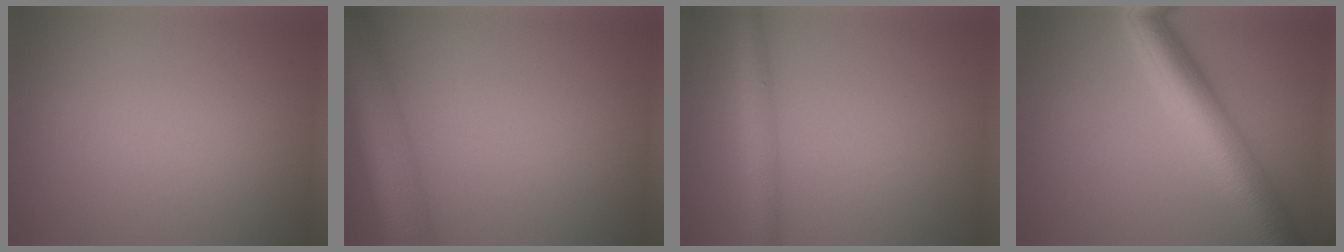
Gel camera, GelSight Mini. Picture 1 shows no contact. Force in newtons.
{"total": 7.8, "press": 7.8, "slide": 0.4}
{"total": 3.5, "press": 3.5, "slide": 0.1}
{"total": 8.2, "press": 8.2, "slide": 0.2}